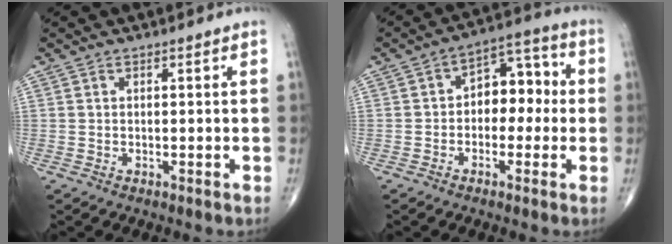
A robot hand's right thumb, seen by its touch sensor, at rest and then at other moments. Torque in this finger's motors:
{"motor_torque": [0.12, 0.17, 0.45, -0.14, 0.08]}